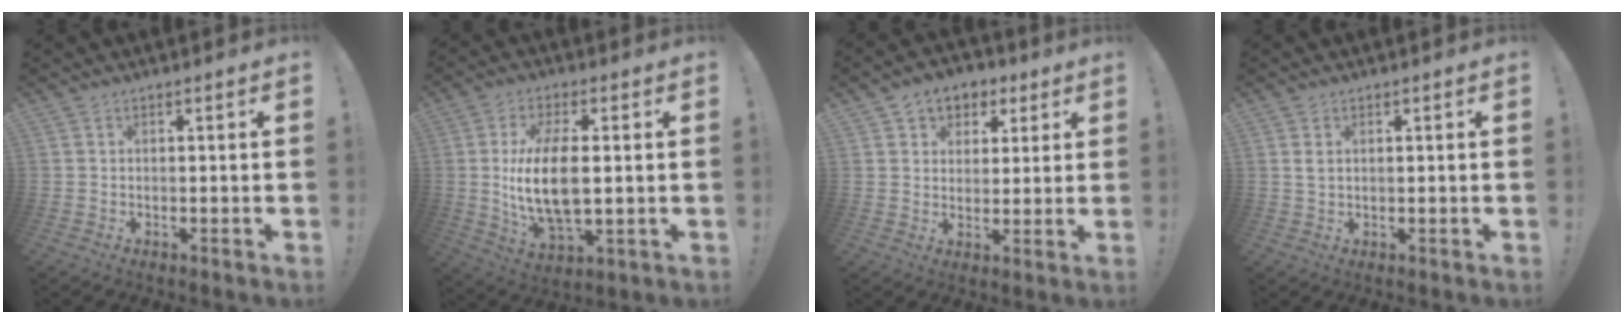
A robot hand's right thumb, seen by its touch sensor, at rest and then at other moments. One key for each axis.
{"total": 15.1, "fx": 0.4, "fy": 7.1, "fz": 13.2, "tx": -0.260, "ty": -0.010, "tz": 0.003}
{"total": 6.7, "fx": 2.6, "fy": 5.9, "fz": 1.8, "tx": -0.018, "ty": -0.010, "tz": 0.053}
{"total": 2.0, "fx": 0.9, "fy": 1.2, "fz": 1.4, "tx": -0.027, "ty": 0.003, "tz": 0.016}